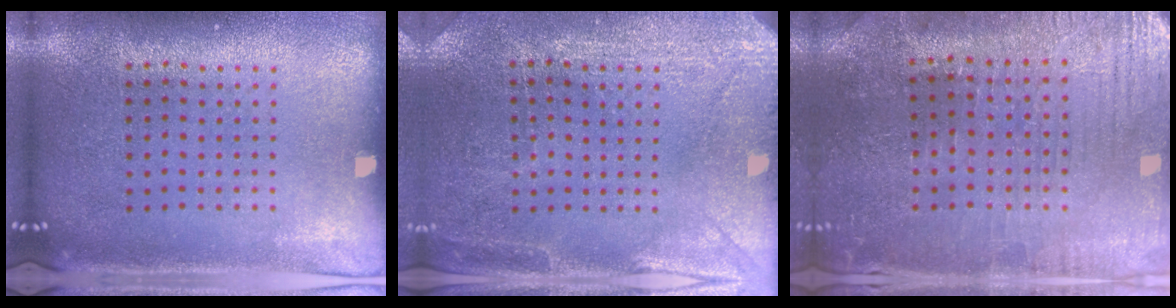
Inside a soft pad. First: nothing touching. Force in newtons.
{"total": 2.9, "press": 2.8, "slide": 0.6}
{"total": 0.9, "press": 0.8, "slide": 0.4}